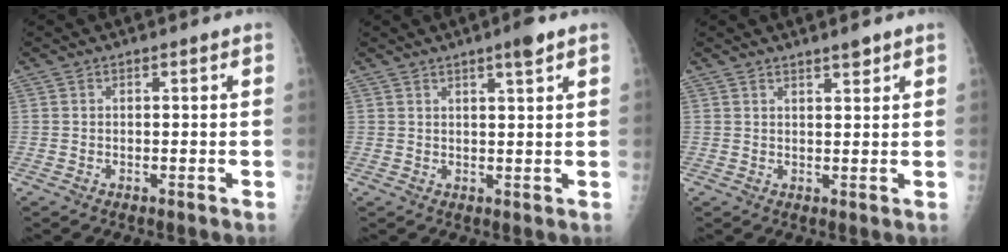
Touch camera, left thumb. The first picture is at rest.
{"total": 3.8, "force": [2.5, 0.3, 2.9], "torque": [-0.044, -0.011, 0.039]}
{"total": 2.4, "force": [1.9, 0.3, 1.4], "torque": [-0.019, -0.014, 0.031]}